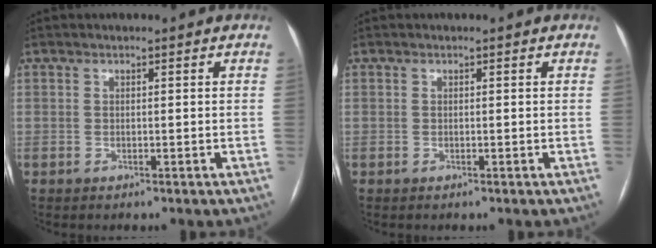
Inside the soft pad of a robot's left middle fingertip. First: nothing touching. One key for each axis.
{"total": 0.0}